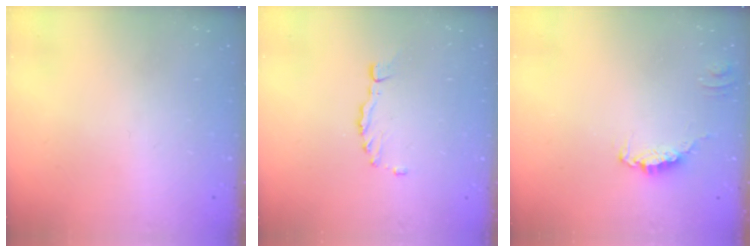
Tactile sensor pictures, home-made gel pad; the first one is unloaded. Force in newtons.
{"total": 1.6, "press": 1.6, "slide": 0.2}
{"total": 0.0}